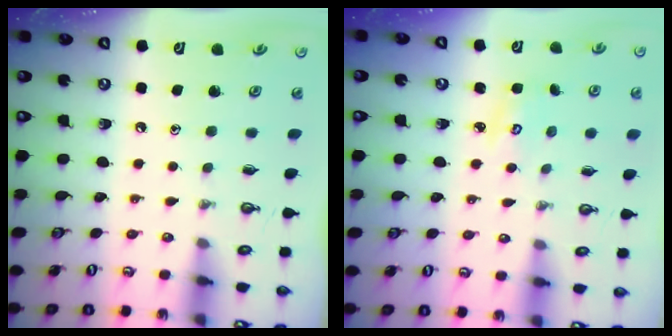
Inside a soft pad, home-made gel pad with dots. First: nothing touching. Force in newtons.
{"total": 3.6, "press": 3.6, "slide": 0.4}